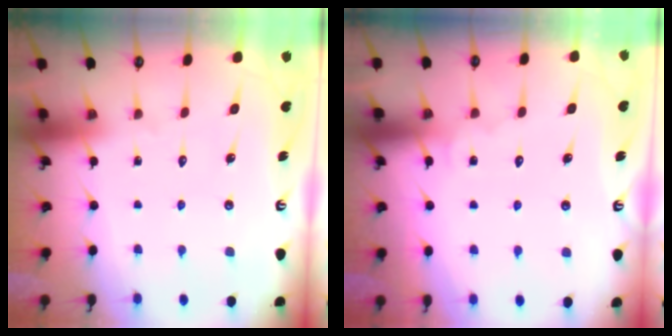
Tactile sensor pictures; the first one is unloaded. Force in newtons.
{"total": 4.1, "press": 4.1, "slide": 0.2}